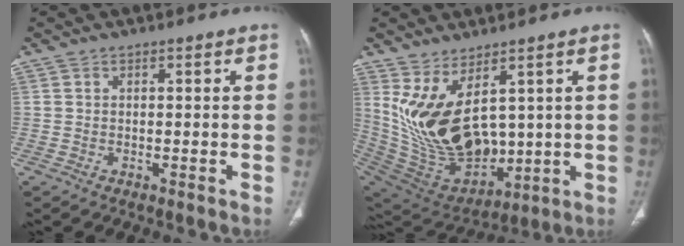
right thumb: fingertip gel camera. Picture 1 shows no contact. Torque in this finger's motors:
{"motor_torque": [-0.52, 1.43, 1.38, 1.38, 0.19]}